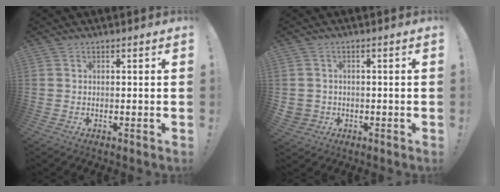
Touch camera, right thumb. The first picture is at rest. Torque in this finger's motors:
{"motor_torque": [0.04, 0.17, -0.12, -0.18, -0.03]}